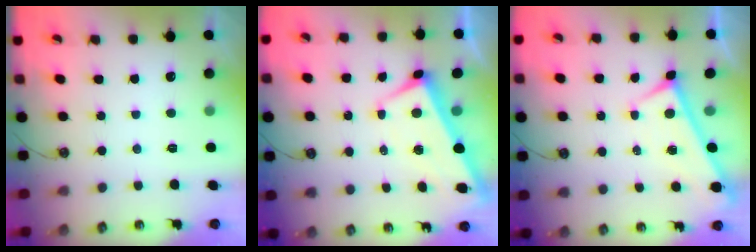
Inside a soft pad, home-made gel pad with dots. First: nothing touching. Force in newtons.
{"total": 0.9, "press": 0.2, "slide": 0.9}
{"total": 0.0}